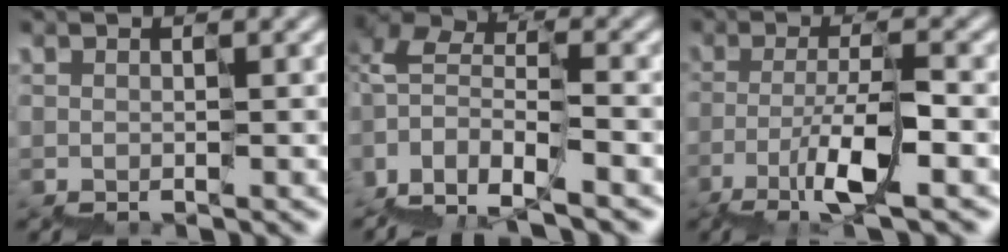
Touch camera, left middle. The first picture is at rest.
{"total": 7.3, "force": [-4.3, 4.1, 4.3], "torque": [-0.067, 0.010, -0.084]}
{"total": 4.6, "force": [-2.1, 0.6, 4.0], "torque": [-0.071, 0.007, -0.043]}